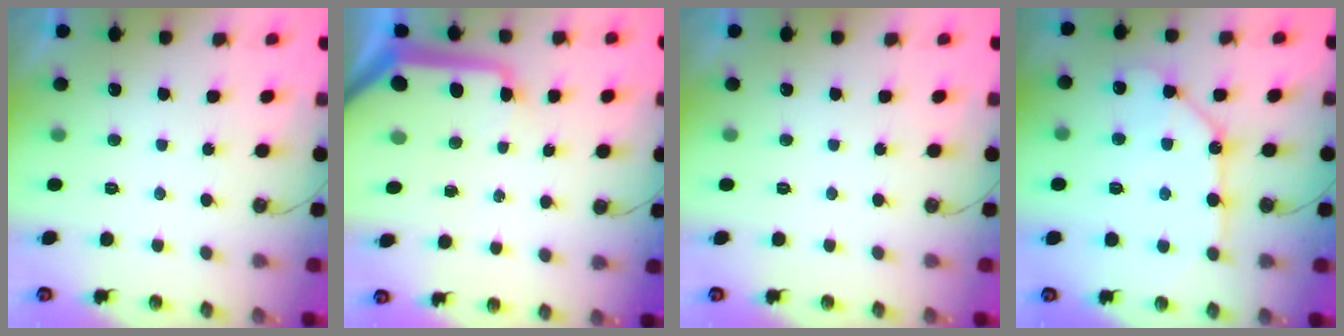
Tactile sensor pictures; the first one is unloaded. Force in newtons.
{"total": 12.9, "press": 12.8, "slide": 1.2}
{"total": 0.0}
{"total": 11.5, "press": 11.4, "slide": 1.0}